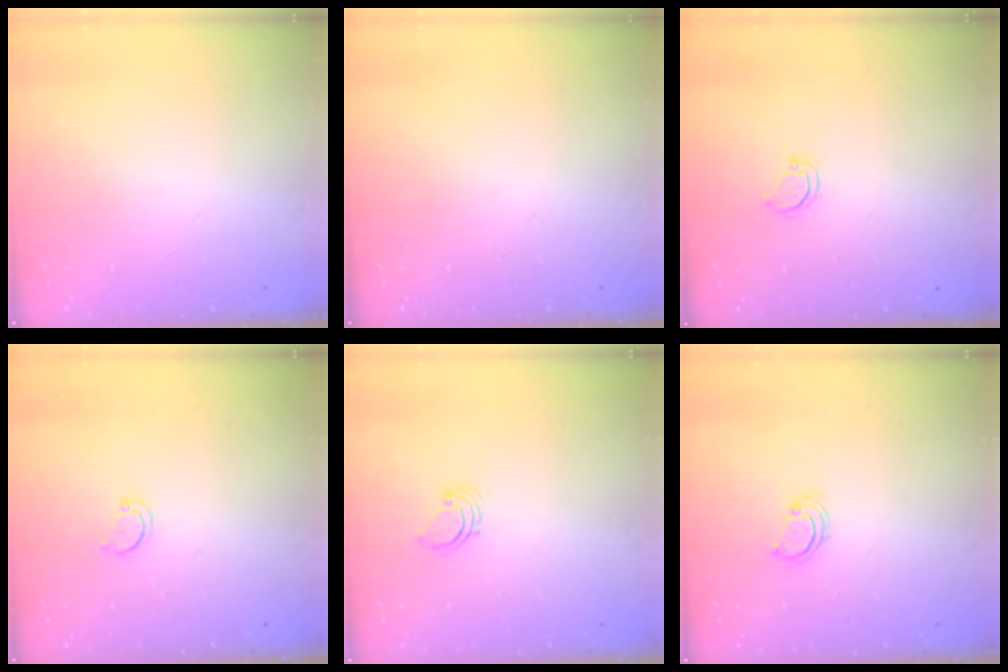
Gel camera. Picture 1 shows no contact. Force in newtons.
{"total": 0.0}
{"total": 3.0, "press": 3.0, "slide": 0.2}
{"total": 2.9, "press": 2.9, "slide": 0.4}
{"total": 2.2, "press": 2.2, "slide": 0.2}
{"total": 2.3, "press": 2.3, "slide": 0.2}